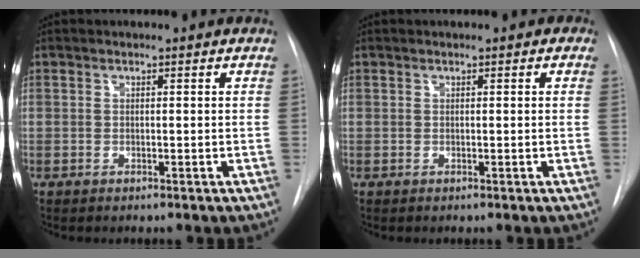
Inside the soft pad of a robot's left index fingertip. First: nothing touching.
{"total": 0.6, "force": [-0.2, 0.5, 0.4], "torque": [-0.003, 0.002, -0.006]}